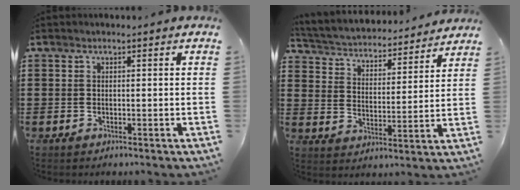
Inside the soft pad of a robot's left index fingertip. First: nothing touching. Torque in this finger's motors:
{"motor_torque": [2.14, 0.00, 1.05, 0.05]}